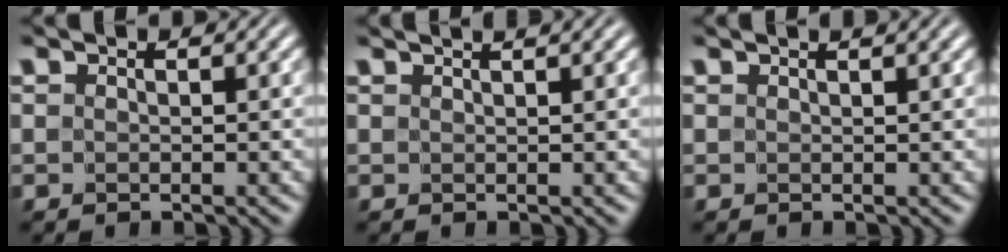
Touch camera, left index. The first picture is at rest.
{"total": 2.4, "force": [1.9, 0.6, 1.3], "torque": [-0.002, 0.001, 0.003]}
{"total": 1.6, "force": [1.3, 0.2, 0.8], "torque": [-0.004, -0.005, 0.011]}